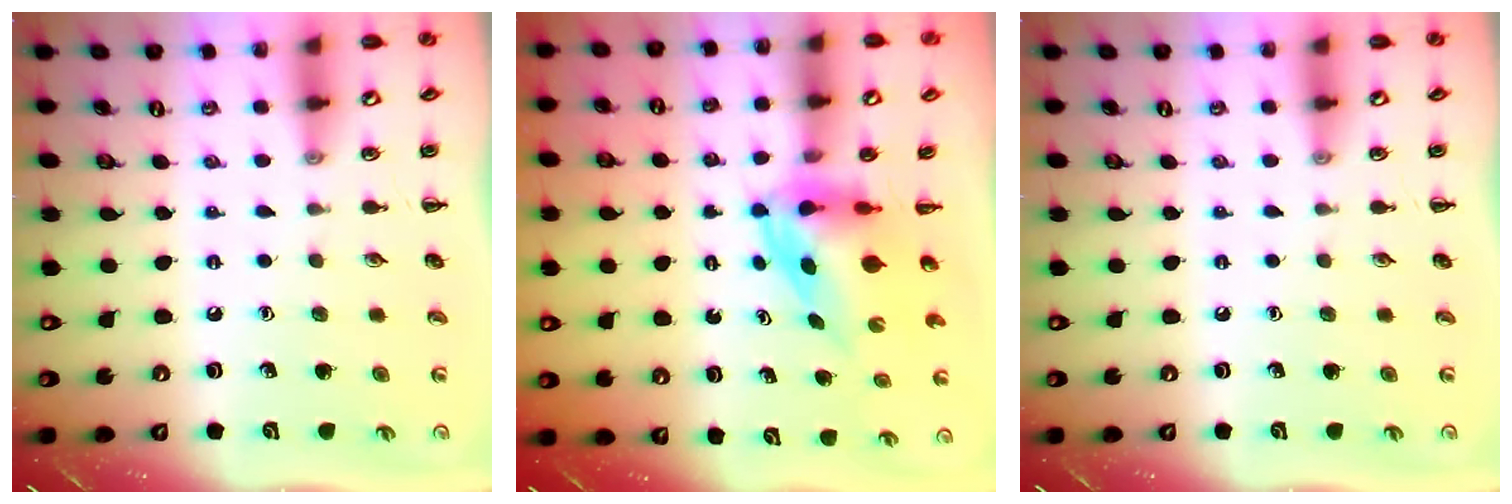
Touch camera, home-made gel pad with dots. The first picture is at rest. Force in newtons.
{"total": 3.7, "press": 3.6, "slide": 0.9}
{"total": 0.0}